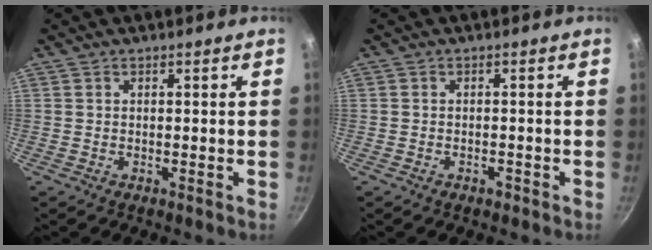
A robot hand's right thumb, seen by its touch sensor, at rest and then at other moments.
{"total": 1.2, "force": [-0.8, 0.7, 0.6], "torque": [-0.009, 0.008, -0.009]}